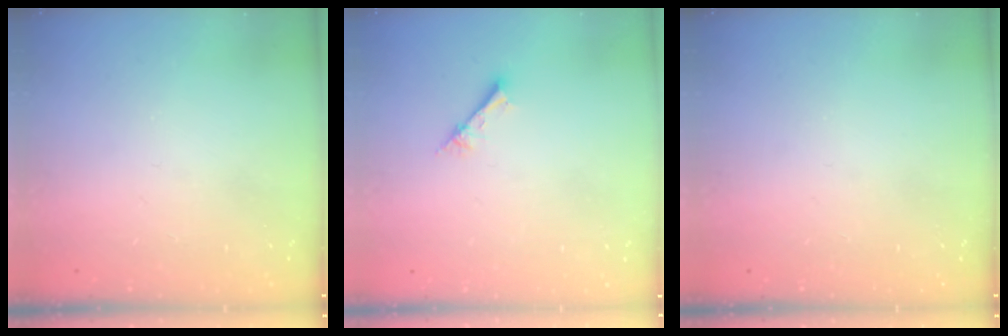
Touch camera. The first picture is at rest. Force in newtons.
{"total": 2.1, "press": 2.1, "slide": 0.2}
{"total": 0.0}